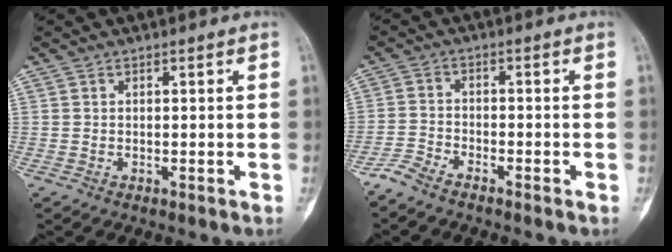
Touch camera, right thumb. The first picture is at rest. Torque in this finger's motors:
{"motor_torque": [1.16, 0.63, 1.03, -1.03, 0.29]}